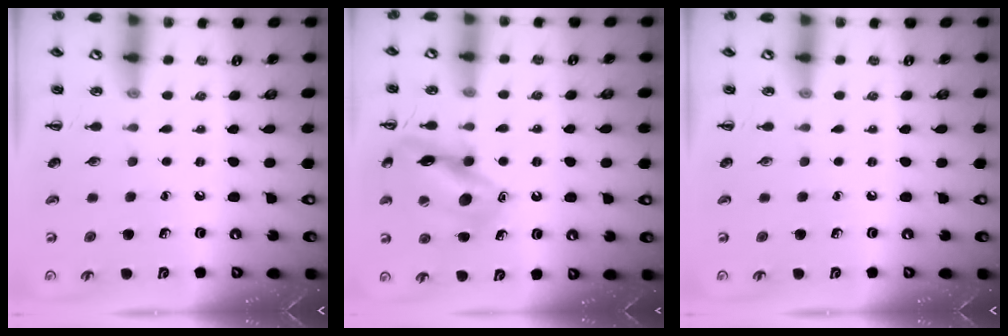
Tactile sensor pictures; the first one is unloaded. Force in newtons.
{"total": 14.9, "press": 14.9, "slide": 1.3}
{"total": 0.0}